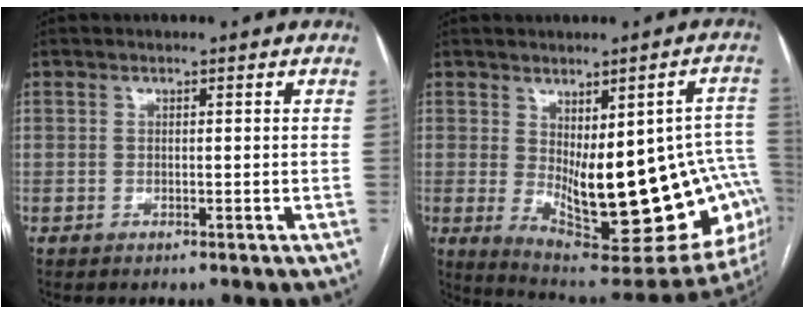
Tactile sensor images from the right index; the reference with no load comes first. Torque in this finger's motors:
{"motor_torque": [1.45, -0.68, 0.76, 0.18]}